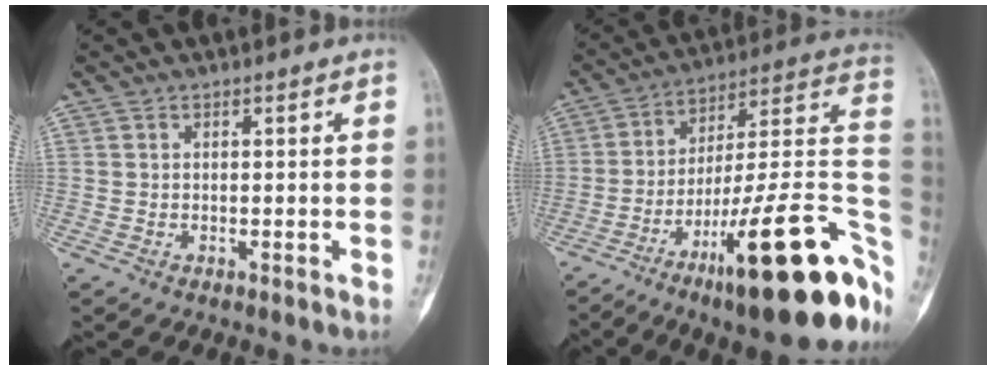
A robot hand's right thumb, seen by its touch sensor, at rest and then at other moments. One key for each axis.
{"total": 28.9, "fx": -12.3, "fy": 7.1, "fz": 25.2, "tx": -0.285, "ty": 0.066, "tz": -0.182}